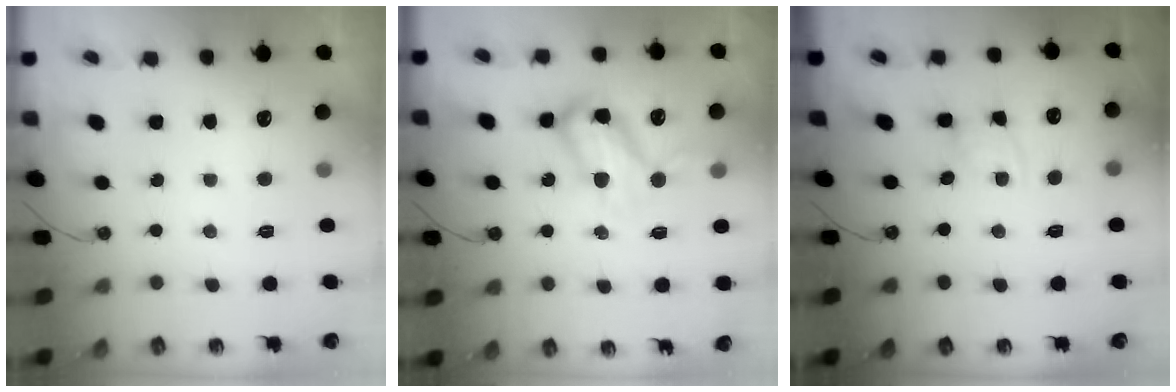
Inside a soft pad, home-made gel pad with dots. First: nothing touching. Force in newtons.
{"total": 14.8, "press": 14.7, "slide": 1.5}
{"total": 1.9, "press": 1.9, "slide": 0.3}